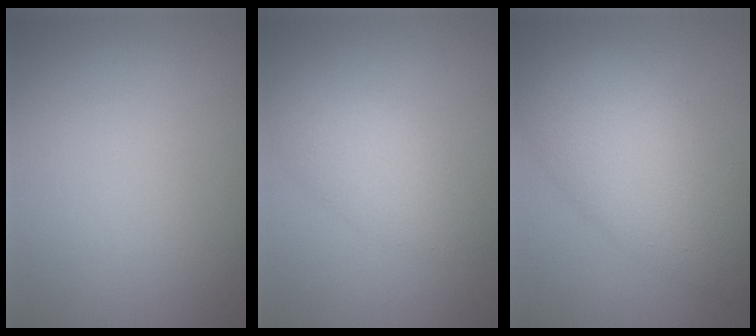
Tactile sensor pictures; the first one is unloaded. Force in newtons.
{"total": 3.1, "press": 3.1, "slide": 0.0}
{"total": 8.3, "press": 8.3, "slide": 0.3}